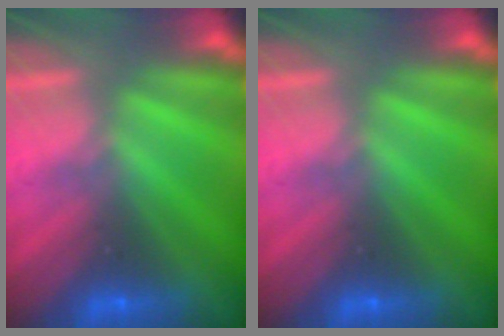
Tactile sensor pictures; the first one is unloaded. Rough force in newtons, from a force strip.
{"total": 0.0}